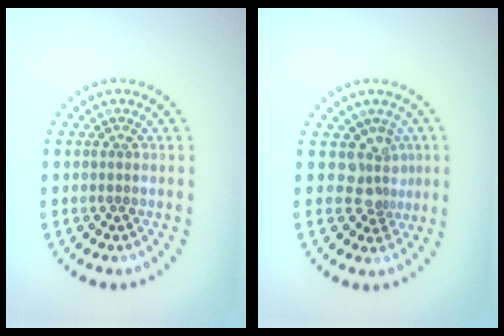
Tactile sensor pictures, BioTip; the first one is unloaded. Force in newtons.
{"total": 2.6, "press": 1.9, "slide": 1.8}